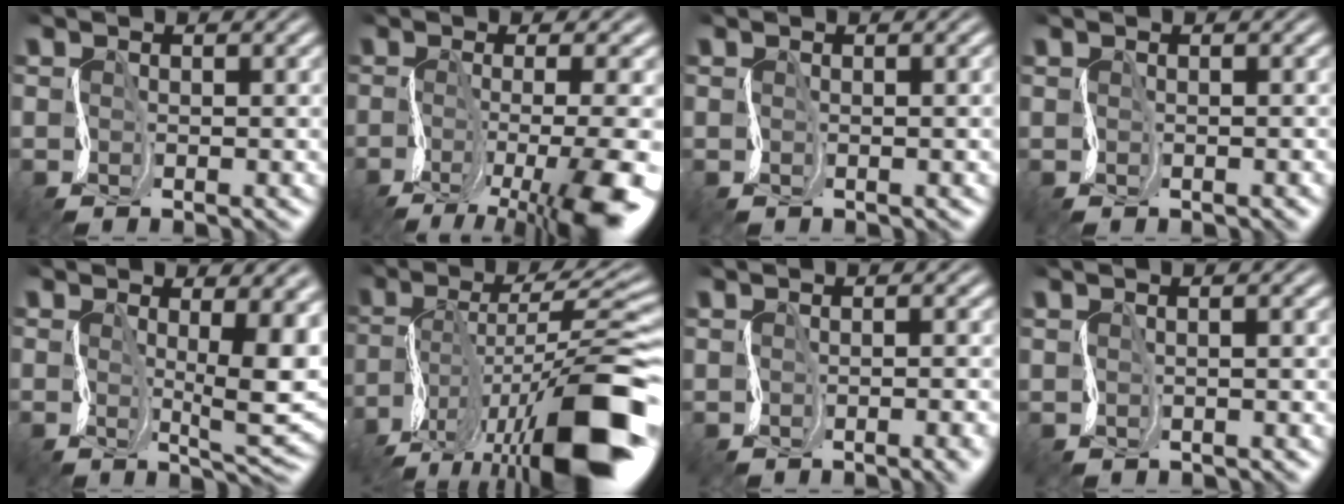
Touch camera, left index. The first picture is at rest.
{"total": 9.9, "force": [-4.0, 2.7, 8.6], "torque": [-0.133, -0.004, -0.066]}
{"total": 0.7, "force": [0.3, 0.3, 0.6], "torque": [0.001, 0.004, 0.007]}
{"total": 0.8, "force": [0.1, 0.4, 0.7], "torque": [0.005, 0.002, 0.004]}
{"total": 7.5, "force": [0.8, 2.0, 7.1], "torque": [-0.110, -0.007, 0.019]}
{"total": 13.7, "force": [-6.0, 4.7, 11.4], "torque": [-0.195, 0.023, -0.100]}
{"total": 4.5, "force": [-0.4, 2.0, 4.0], "torque": [-0.018, 0.008, -0.002]}
{"total": 2.1, "force": [1.3, 1.0, 1.3], "torque": [-0.012, 0.016, 0.000]}